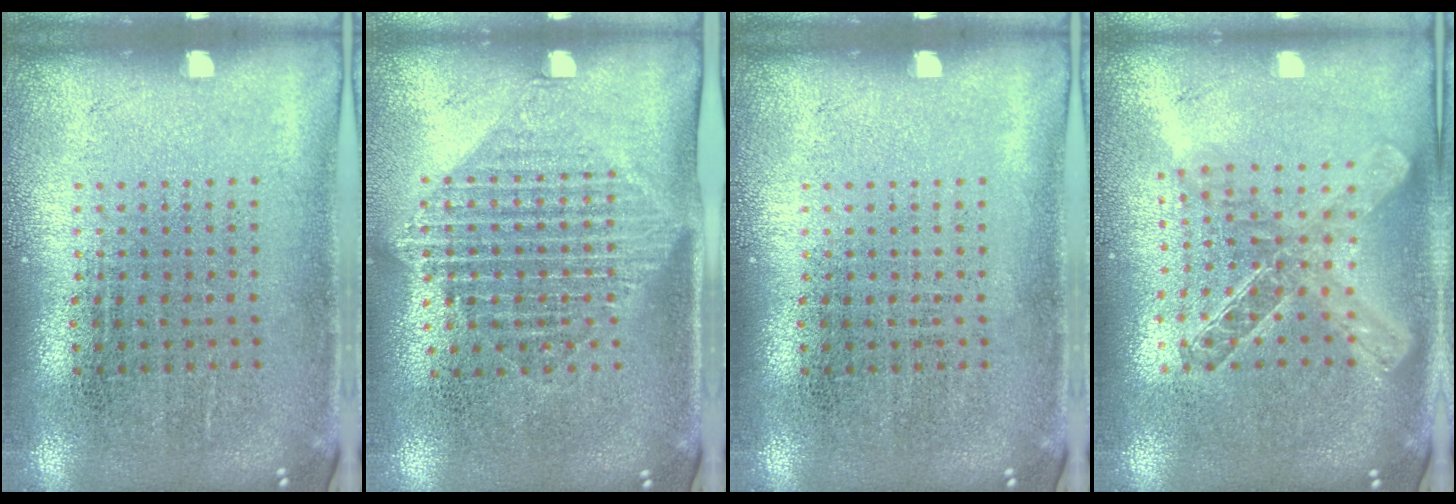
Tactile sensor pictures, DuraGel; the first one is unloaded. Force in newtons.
{"total": 1.5, "press": 1.2, "slide": 0.9}
{"total": 0.0}
{"total": 2.0, "press": 1.7, "slide": 1.2}